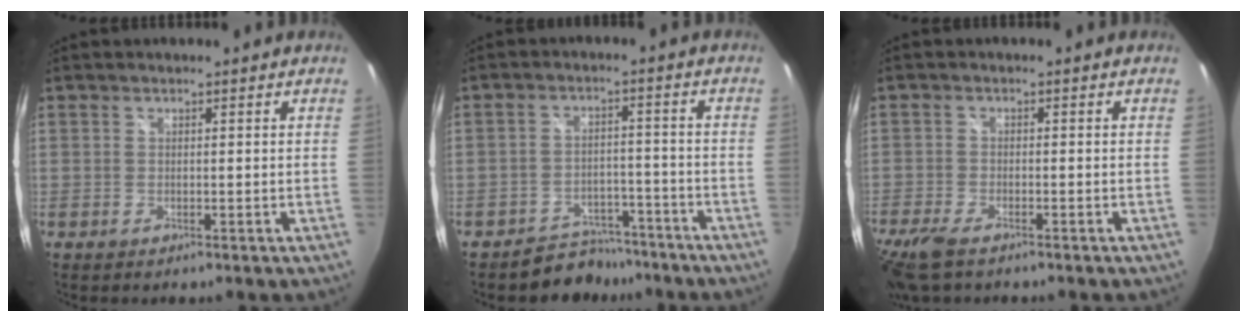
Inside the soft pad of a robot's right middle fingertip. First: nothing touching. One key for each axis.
{"total": 7.5, "fx": -6.5, "fy": 3.8, "fz": 0.5, "tx": -0.017, "ty": 0.018, "tz": -0.088}
{"total": 8.0, "fx": -5.8, "fy": 2.7, "fz": 4.8, "tx": -0.127, "ty": -0.031, "tz": -0.113}